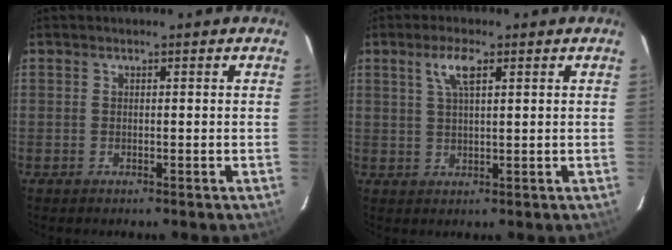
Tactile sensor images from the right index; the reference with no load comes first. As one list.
[{"total": 4.3, "force": [2.1, 1.1, 3.6], "torque": [-0.070, 0.006, 0.040]}]